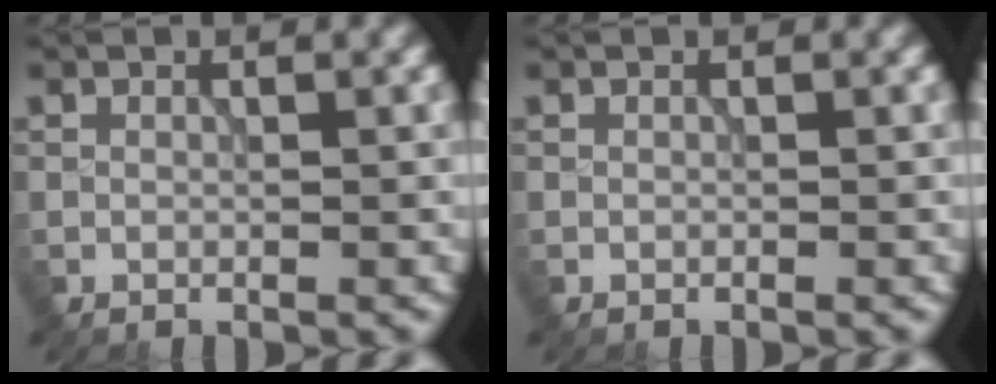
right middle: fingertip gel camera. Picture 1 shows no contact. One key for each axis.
{"total": 0.0}